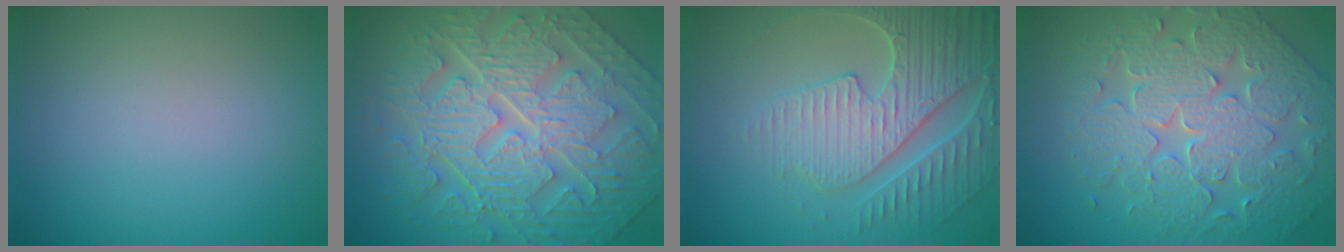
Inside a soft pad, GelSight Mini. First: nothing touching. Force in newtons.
{"total": 11.5, "press": 7.9, "slide": 8.4}
{"total": 6.4, "press": 5.4, "slide": 3.5}
{"total": 6.8, "press": 6.0, "slide": 3.2}